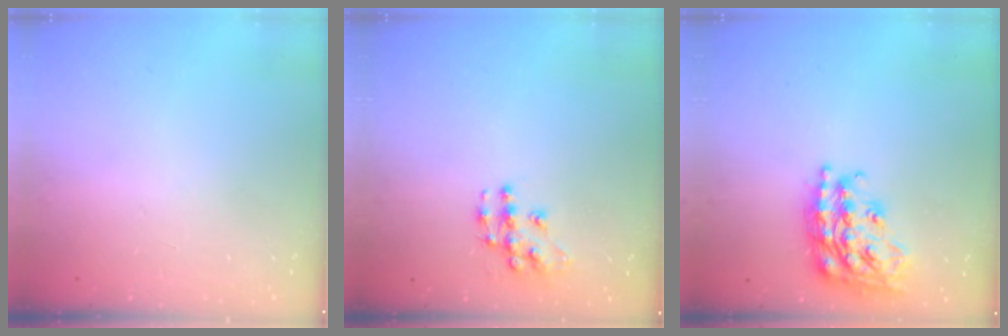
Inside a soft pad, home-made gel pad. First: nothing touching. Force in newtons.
{"total": 9.7, "press": 9.7, "slide": 0.7}
{"total": 22.0, "press": 21.9, "slide": 1.4}